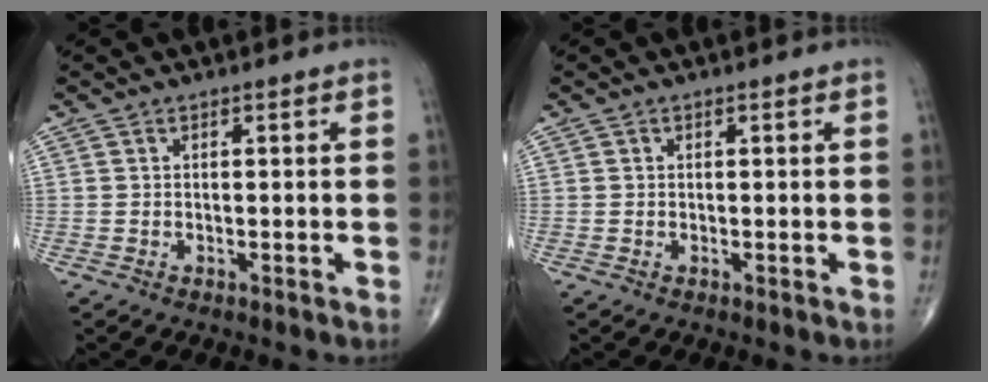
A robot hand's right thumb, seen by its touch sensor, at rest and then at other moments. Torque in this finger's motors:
{"motor_torque": [-0.27, 0.10, 0.12, 0.04, 0.02]}